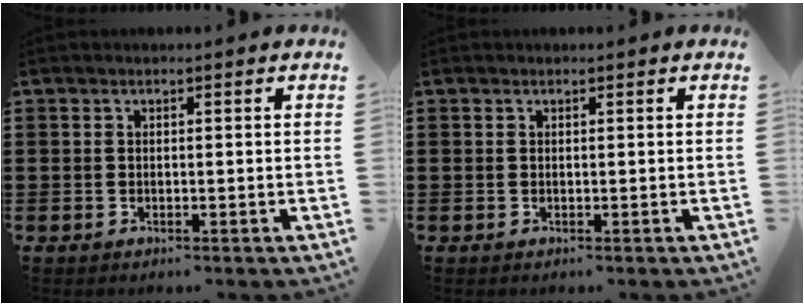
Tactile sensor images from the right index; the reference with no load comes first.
{"total": 0.0}